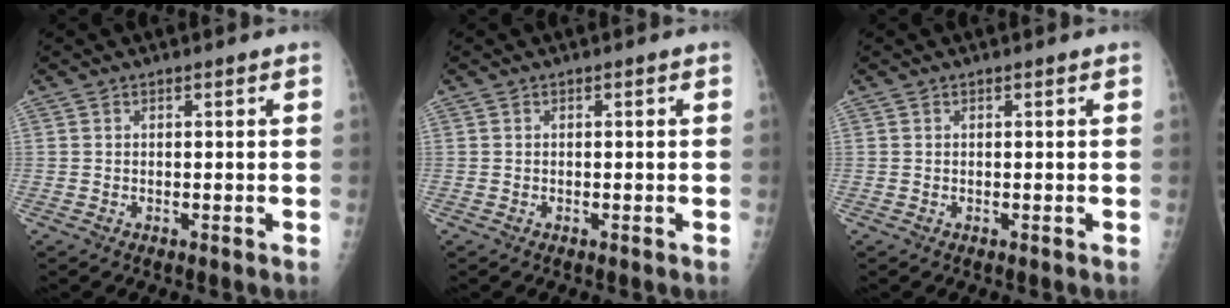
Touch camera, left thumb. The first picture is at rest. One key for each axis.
{"total": 0.0}
{"total": 0.0}